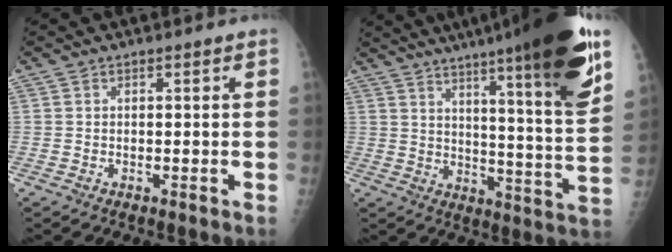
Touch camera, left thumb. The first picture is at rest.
{"total": 25.9, "force": [16.1, 3.0, 20.1], "torque": [-0.282, -0.060, 0.226]}